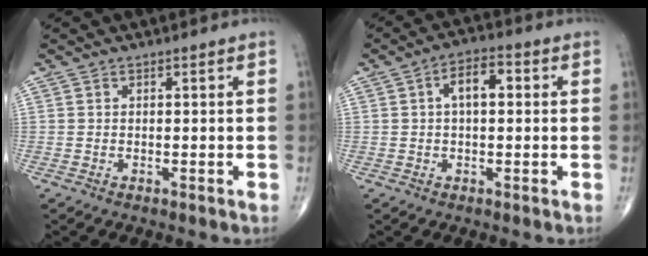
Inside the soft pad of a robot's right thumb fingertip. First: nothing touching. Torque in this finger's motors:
{"motor_torque": [0.63, 2.02, 0.63, 0.05, 0.03]}